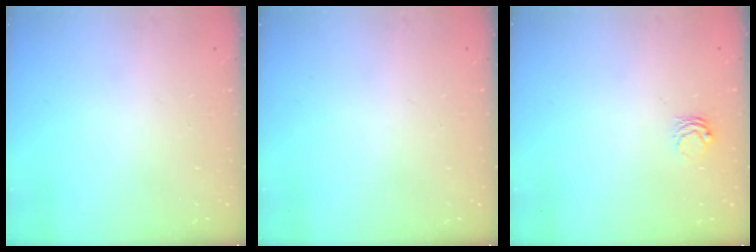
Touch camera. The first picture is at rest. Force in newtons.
{"total": 0.0}
{"total": 3.4, "press": 3.4, "slide": 0.4}